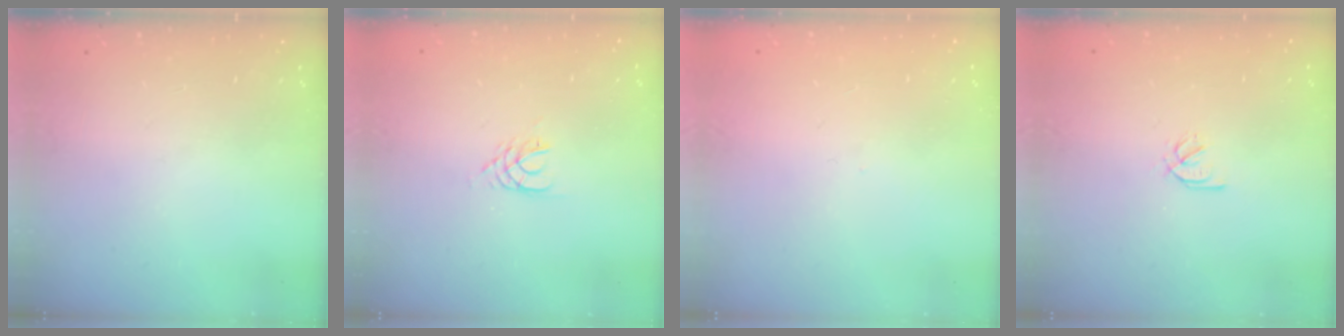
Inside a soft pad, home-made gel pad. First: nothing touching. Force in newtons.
{"total": 3.0, "press": 2.9, "slide": 0.4}
{"total": 0.0}
{"total": 2.1, "press": 2.0, "slide": 0.7}